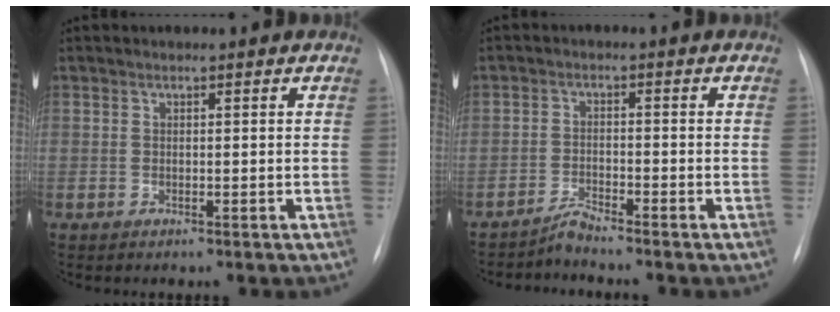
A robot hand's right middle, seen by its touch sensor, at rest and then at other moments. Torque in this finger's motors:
{"motor_torque": [-0.38, -0.53, 0.03, 0.00]}